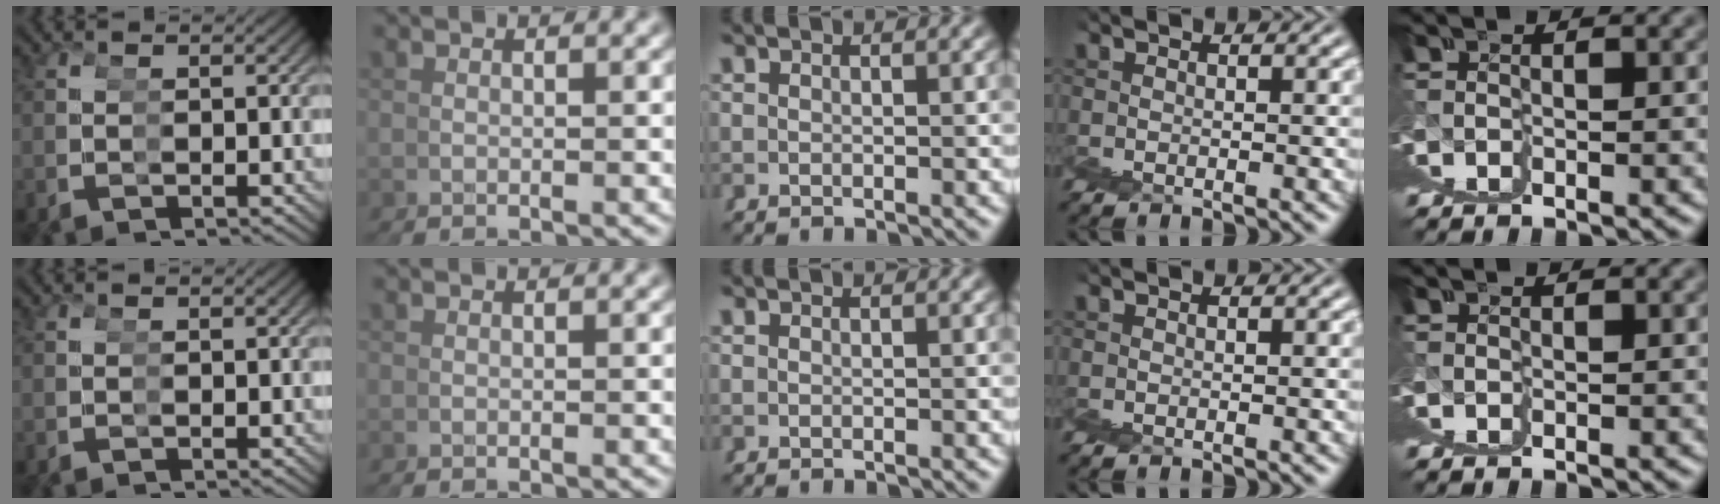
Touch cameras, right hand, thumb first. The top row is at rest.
{}